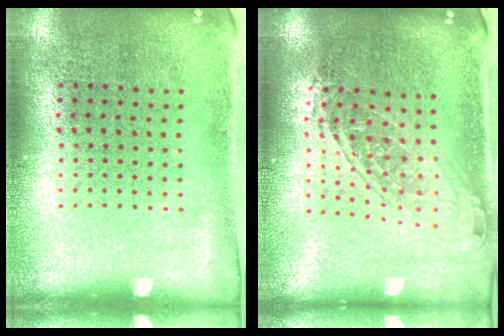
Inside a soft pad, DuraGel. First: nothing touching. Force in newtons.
{"total": 1.5, "press": 1.3, "slide": 0.8}